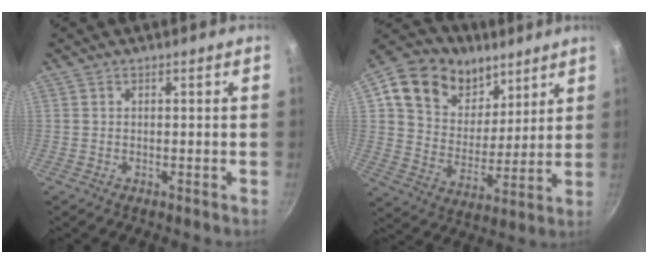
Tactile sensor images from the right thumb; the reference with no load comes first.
{"total": 18.9, "force": [10.0, 13.8, 8.3], "torque": [-0.105, -0.043, 0.168]}